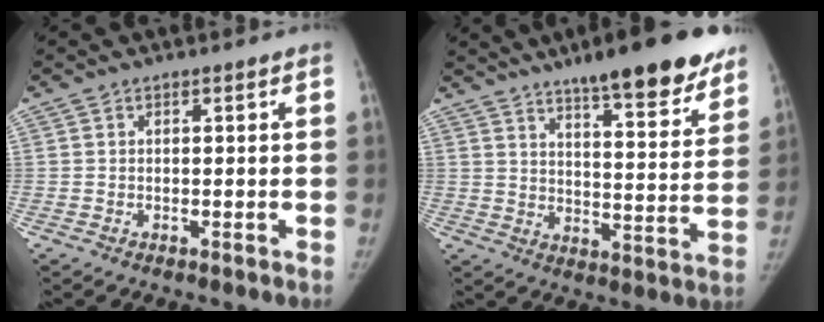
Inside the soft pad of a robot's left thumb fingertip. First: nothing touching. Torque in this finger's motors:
{"motor_torque": [0.51, 0.38, 1.50, -1.27, 0.02]}